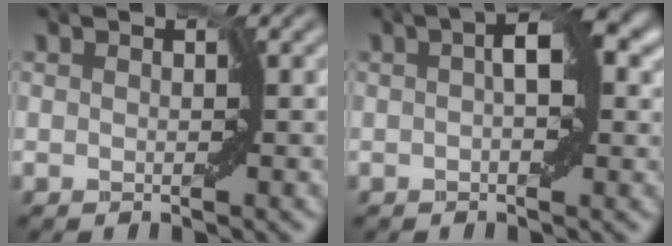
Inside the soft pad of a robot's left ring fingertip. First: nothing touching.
{"total": 4.7, "force": [1.1, 1.6, 4.3], "torque": [-0.064, 0.007, 0.009]}